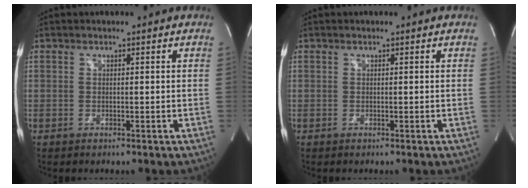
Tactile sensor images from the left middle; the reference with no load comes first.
{"total": 0.0}